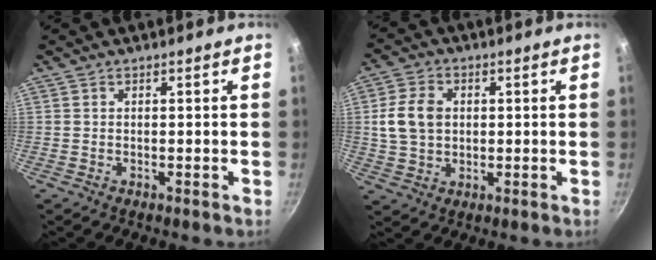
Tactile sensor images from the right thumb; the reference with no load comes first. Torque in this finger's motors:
{"motor_torque": [-0.36, 0.37, 0.11, -0.12, 0.05]}